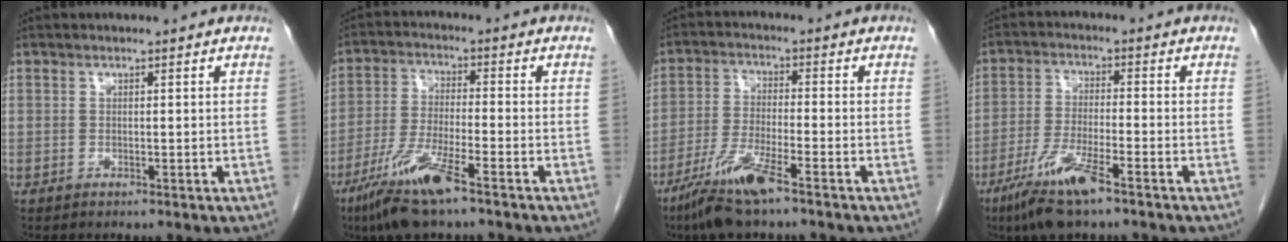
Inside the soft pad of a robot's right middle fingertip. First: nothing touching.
{"total": 9.9, "force": [-6.3, 0.7, 7.6], "torque": [-0.162, -0.025, -0.121]}
{"total": 8.6, "force": [-5.8, 0.5, 6.3], "torque": [-0.136, -0.022, -0.113]}
{"total": 8.9, "force": [-5.8, 0.8, 6.8], "torque": [-0.144, -0.022, -0.108]}